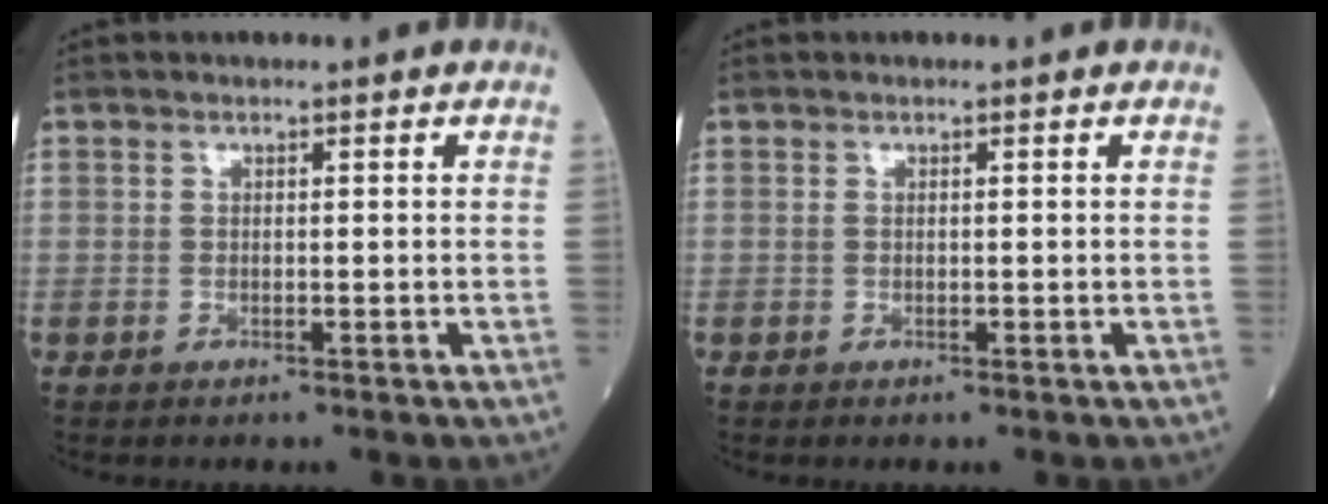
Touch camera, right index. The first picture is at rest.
{"total": 0.0}